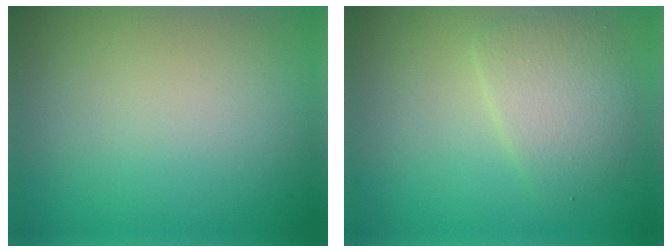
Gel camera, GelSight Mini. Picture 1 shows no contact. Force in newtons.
{"total": 3.4, "press": 3.4, "slide": 0.1}